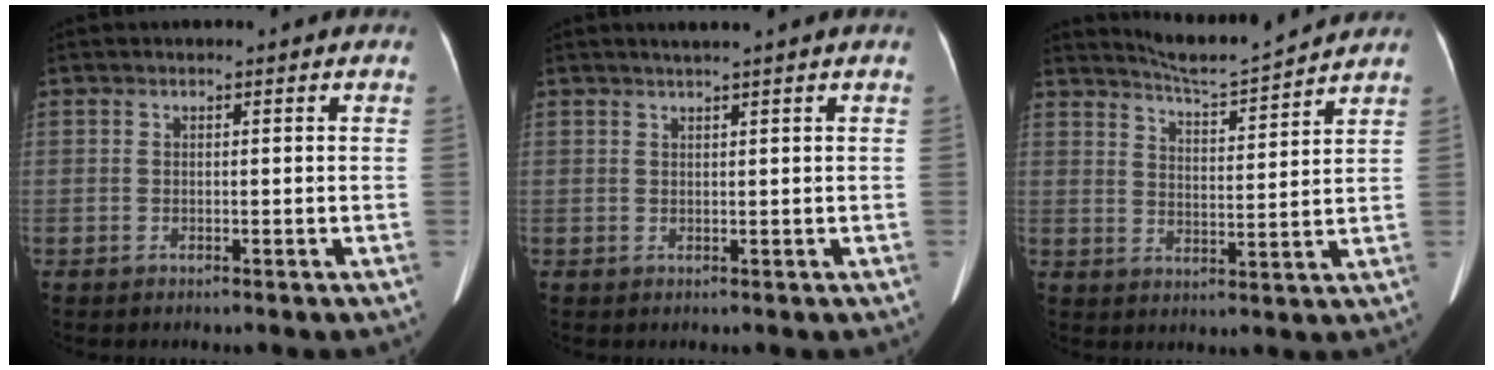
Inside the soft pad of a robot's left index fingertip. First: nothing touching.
{"total": 1.6, "force": [1.3, -0.6, 0.9], "torque": [-0.015, 0.001, 0.028]}
{"total": 8.4, "force": [8.2, -1.1, 1.3], "torque": [-0.038, -0.006, 0.134]}